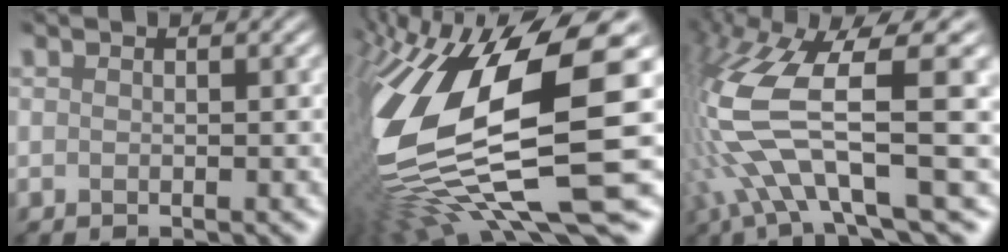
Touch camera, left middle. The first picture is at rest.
{"total": 14.1, "force": [0.3, 5.2, 13.1], "torque": [-0.276, -0.005, 0.008]}
{"total": 11.1, "force": [-0.6, 3.6, 10.5], "torque": [-0.228, -0.002, -0.005]}